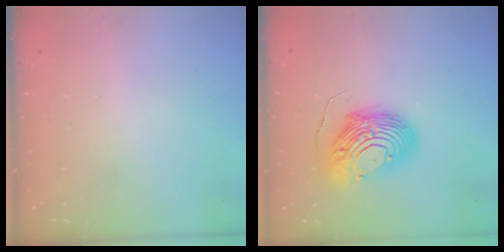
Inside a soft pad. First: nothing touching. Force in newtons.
{"total": 14.9, "press": 14.9, "slide": 1.5}